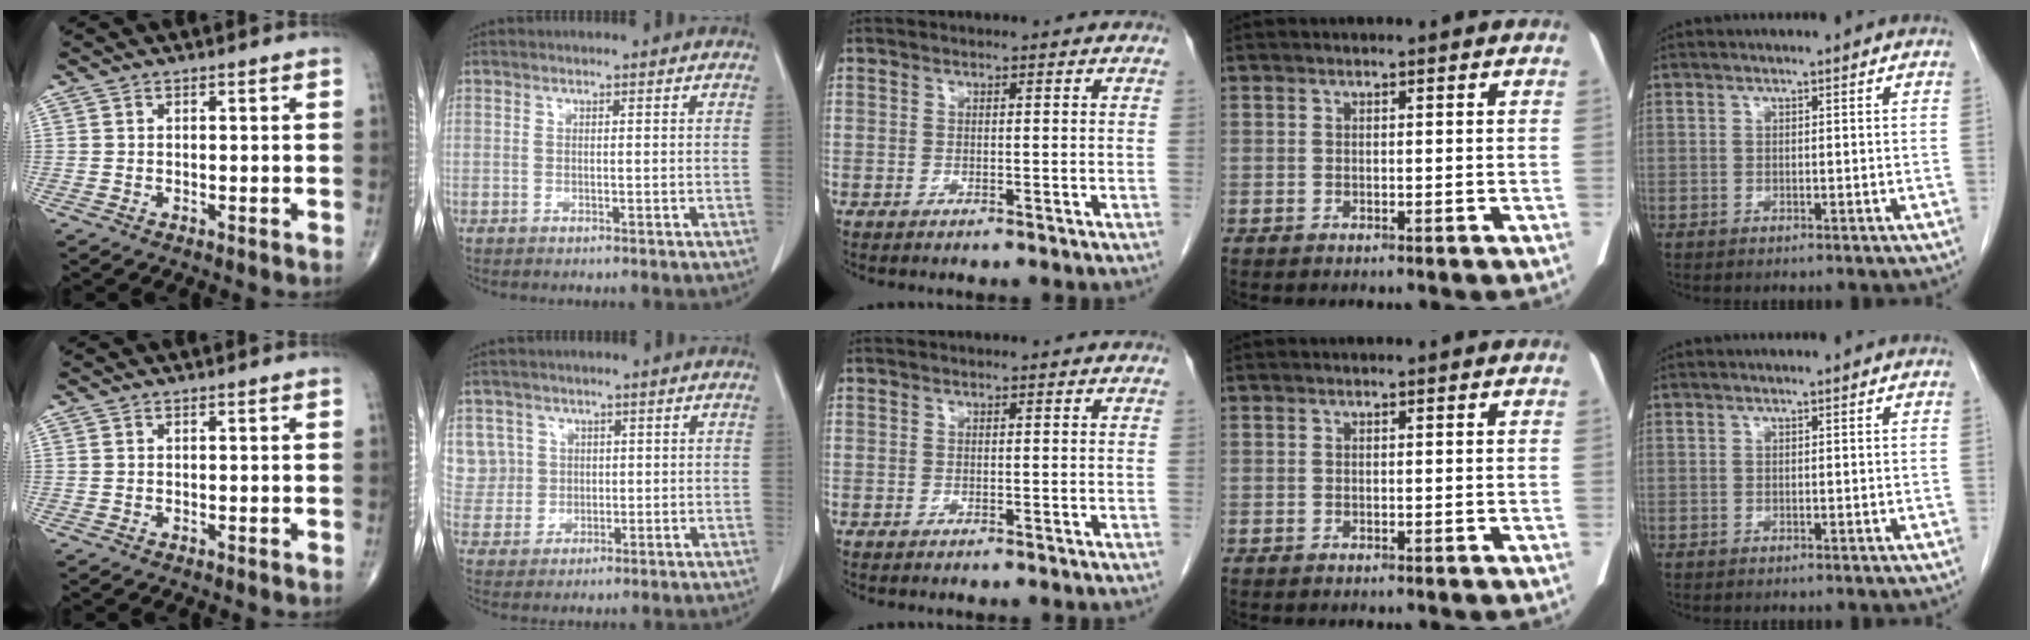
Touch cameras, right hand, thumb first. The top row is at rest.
{"index": {"total": 7.2, "force": [2.5, 6.7, 0.0], "torque": [0.002, 0.022, 0.063]}}